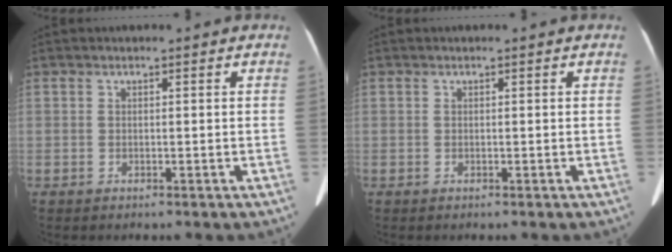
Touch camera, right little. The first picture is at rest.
{"total": 0.0}